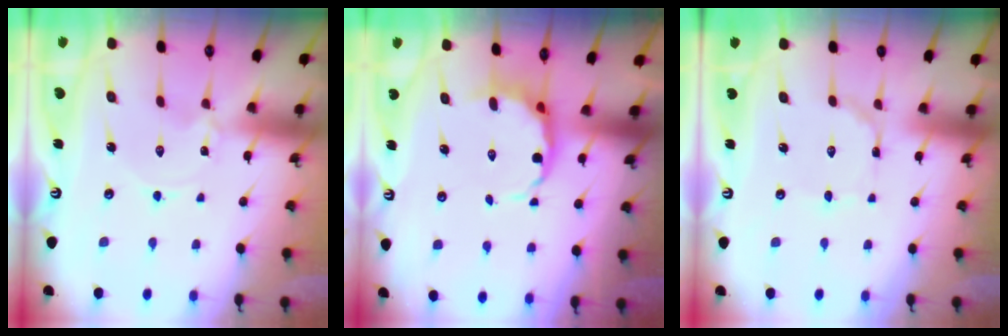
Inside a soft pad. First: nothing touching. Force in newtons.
{"total": 5.9, "press": 5.4, "slide": 2.3}
{"total": 2.5, "press": 2.5, "slide": 0.1}